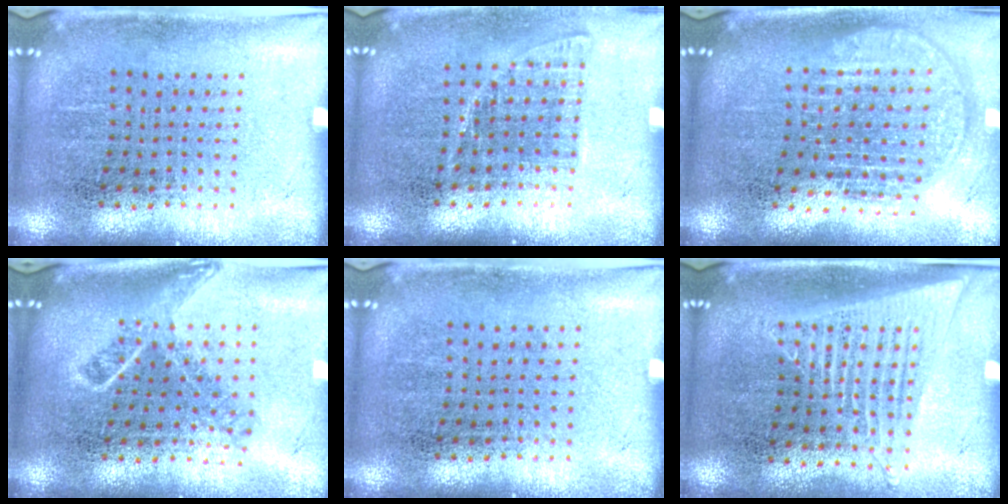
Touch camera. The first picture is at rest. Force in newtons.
{"total": 1.0, "press": 0.9, "slide": 0.5}
{"total": 1.8, "press": 1.5, "slide": 0.9}
{"total": 1.7, "press": 1.2, "slide": 1.1}
{"total": 0.0}
{"total": 1.4, "press": 1.3, "slide": 0.5}